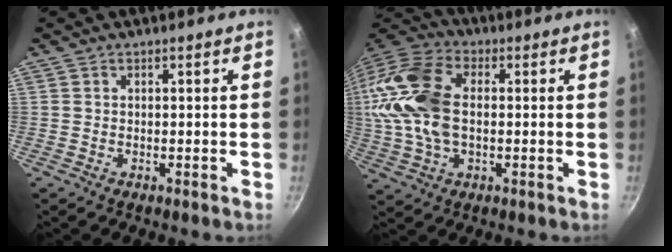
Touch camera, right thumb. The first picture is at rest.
{"total": 19.1, "force": [1.1, 11.9, 14.9], "torque": [-0.299, 0.025, 0.008]}